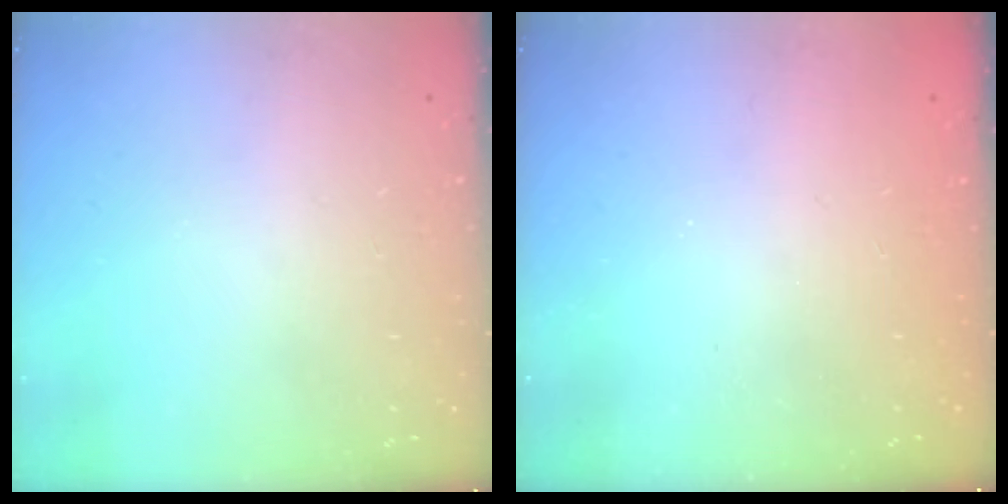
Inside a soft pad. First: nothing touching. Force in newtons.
{"total": 2.3, "press": 2.2, "slide": 0.8}